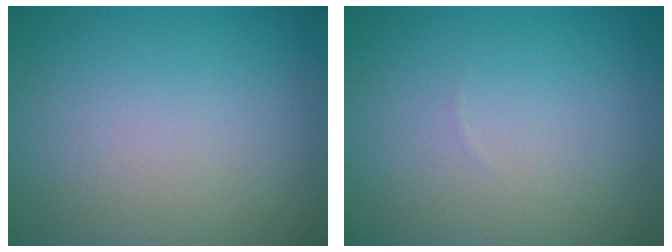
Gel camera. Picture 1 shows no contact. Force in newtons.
{"total": 0.0}